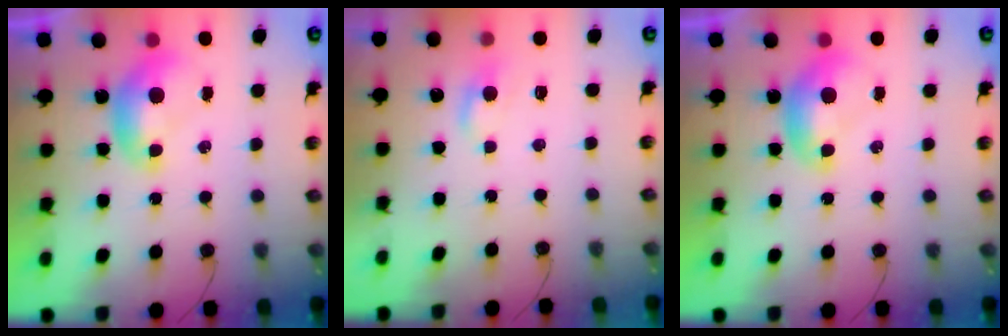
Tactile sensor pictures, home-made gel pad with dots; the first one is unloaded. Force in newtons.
{"total": 0.7, "press": 0.5, "slide": 0.5}
{"total": 0.0}